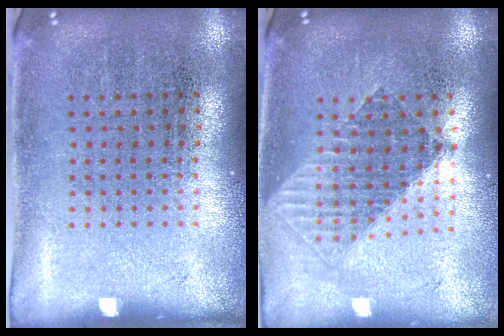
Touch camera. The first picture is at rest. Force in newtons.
{"total": 1.5, "press": 1.3, "slide": 0.8}